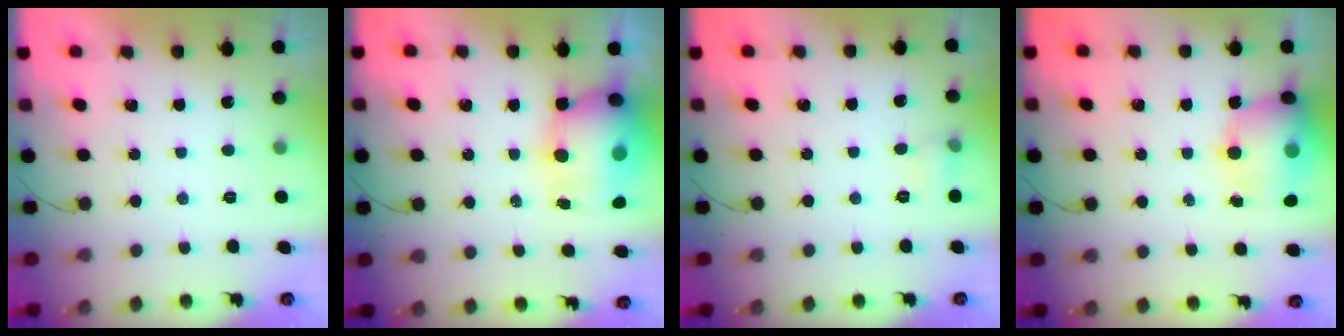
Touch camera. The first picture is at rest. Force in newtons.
{"total": 16.3, "press": 14.2, "slide": 8.1}
{"total": 5.2, "press": 4.9, "slide": 1.7}
{"total": 13.3, "press": 12.9, "slide": 3.2}